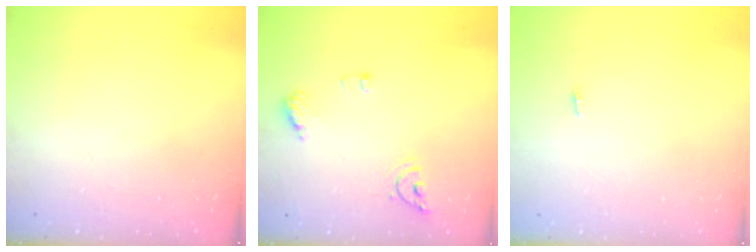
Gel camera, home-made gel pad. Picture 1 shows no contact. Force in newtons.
{"total": 8.3, "press": 8.2, "slide": 0.9}
{"total": 2.8, "press": 1.8, "slide": 2.2}